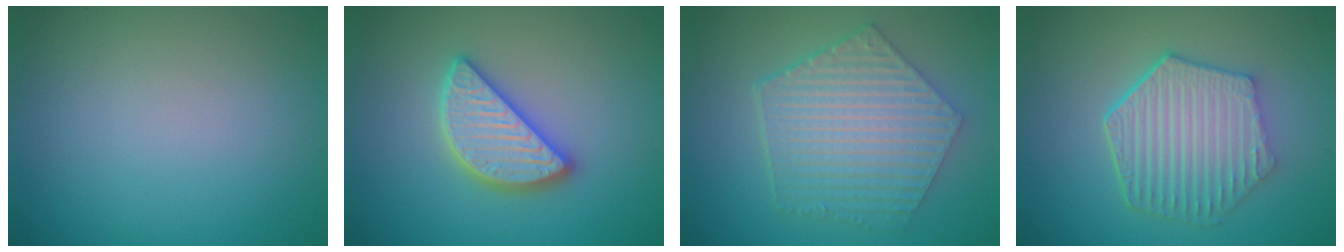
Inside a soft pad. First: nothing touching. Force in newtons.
{"total": 4.1, "press": 4.1, "slide": 0.3}
{"total": 6.6, "press": 5.1, "slide": 4.2}
{"total": 6.4, "press": 4.9, "slide": 4.2}